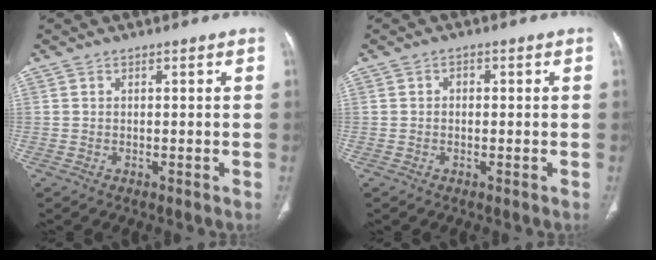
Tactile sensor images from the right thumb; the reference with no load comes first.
{"total": 1.2, "force": [0.1, 0.9, 0.8], "torque": [-0.009, 0.007, -0.001]}